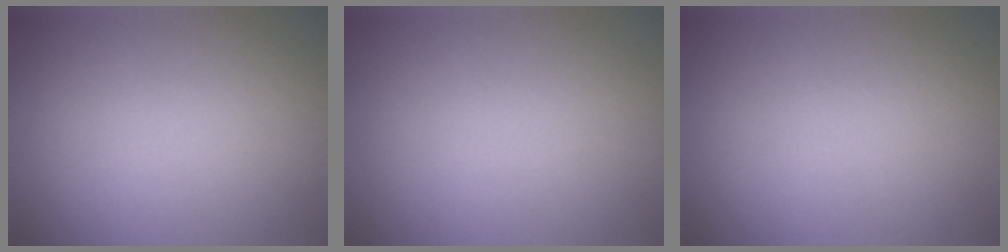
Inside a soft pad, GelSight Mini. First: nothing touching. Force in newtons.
{"total": 0.0}
{"total": 0.0}